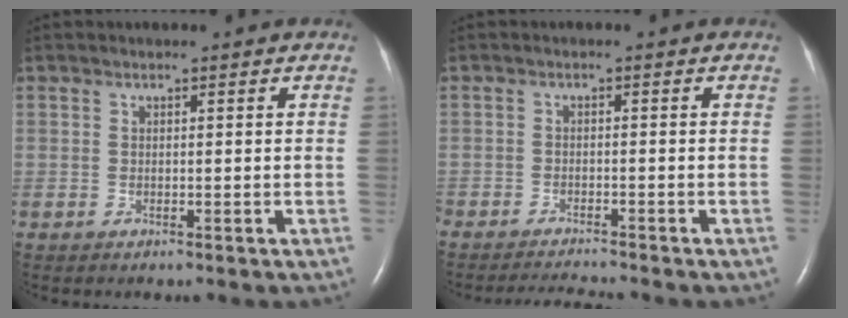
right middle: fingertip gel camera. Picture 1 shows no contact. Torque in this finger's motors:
{"motor_torque": [0.44, -0.41, 0.06, 0.06]}